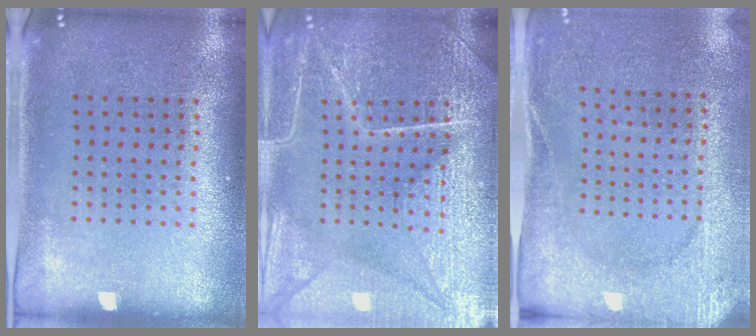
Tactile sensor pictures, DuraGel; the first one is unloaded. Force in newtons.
{"total": 5.5, "press": 5.5, "slide": 0.6}
{"total": 2.6, "press": 2.4, "slide": 0.9}